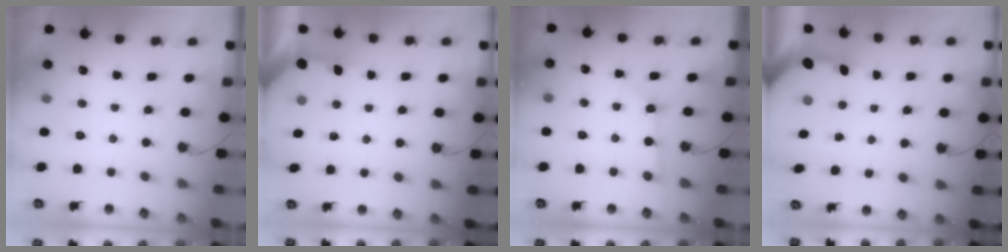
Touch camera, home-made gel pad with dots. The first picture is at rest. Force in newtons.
{"total": 3.1, "press": 3.0, "slide": 0.3}
{"total": 2.2, "press": 2.2, "slide": 0.4}
{"total": 3.5, "press": 3.5, "slide": 0.4}